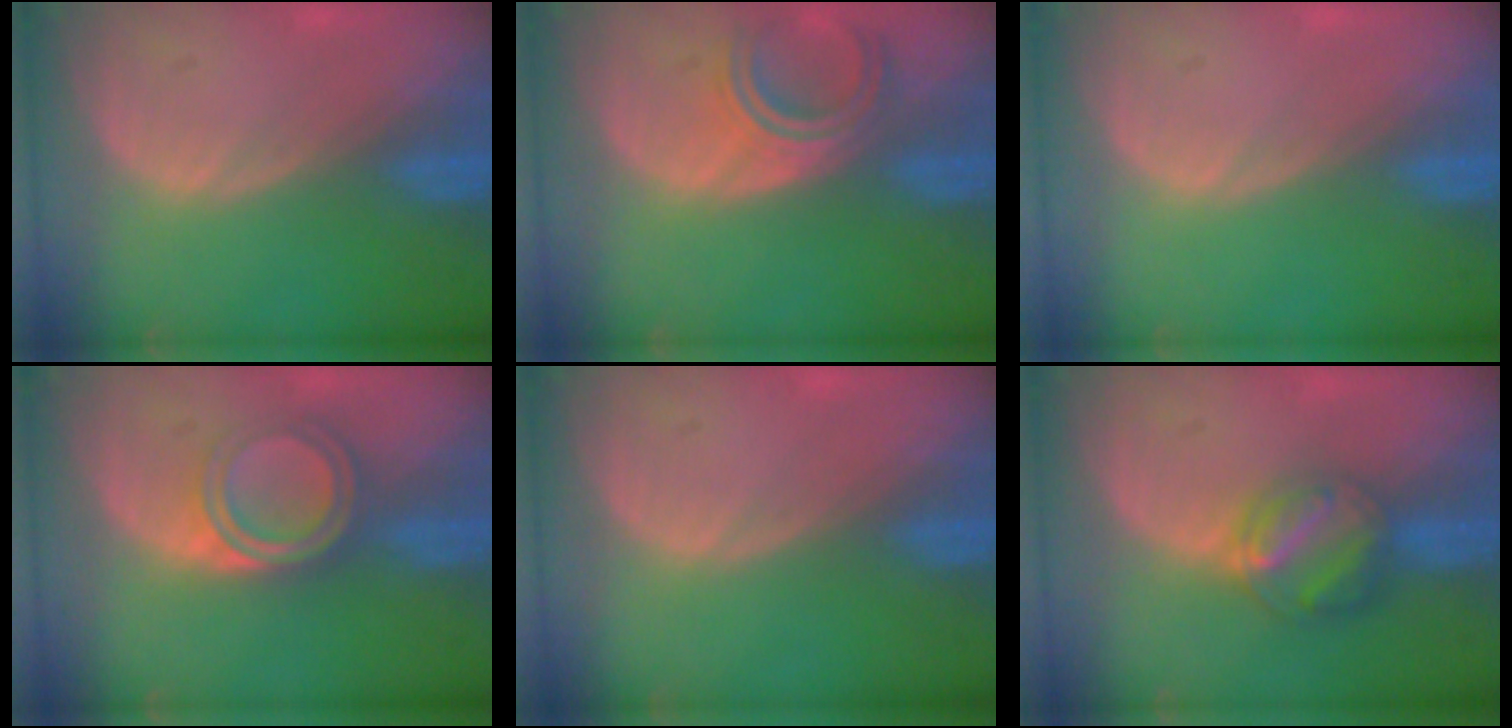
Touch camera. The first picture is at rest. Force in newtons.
{"total": 5.2, "press": 5.0, "slide": 1.4}
{"total": 0.0}
{"total": 5.3, "press": 4.9, "slide": 2.0}
{"total": 0.0}
{"total": 6.3, "press": 5.6, "slide": 2.8}